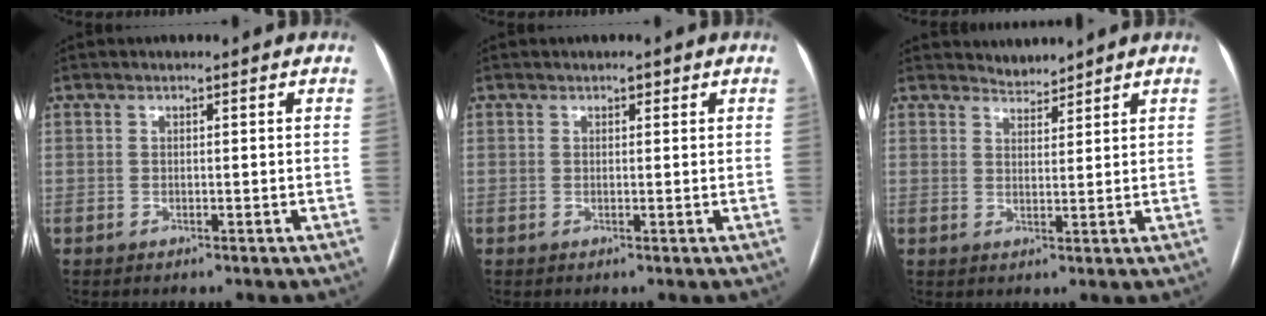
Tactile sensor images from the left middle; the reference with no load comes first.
{"total": 0.8, "force": [0.5, 0.4, 0.4], "torque": [-0.007, 0.003, 0.006]}
{"total": 2.3, "force": [2.2, 0.2, -0.5], "torque": [0.001, 0.004, 0.043]}